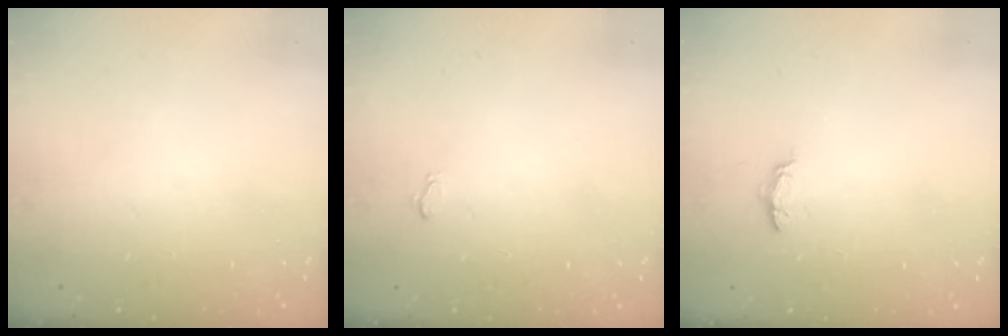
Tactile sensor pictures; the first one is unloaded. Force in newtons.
{"total": 2.8, "press": 2.8, "slide": 0.3}
{"total": 3.6, "press": 3.5, "slide": 0.4}